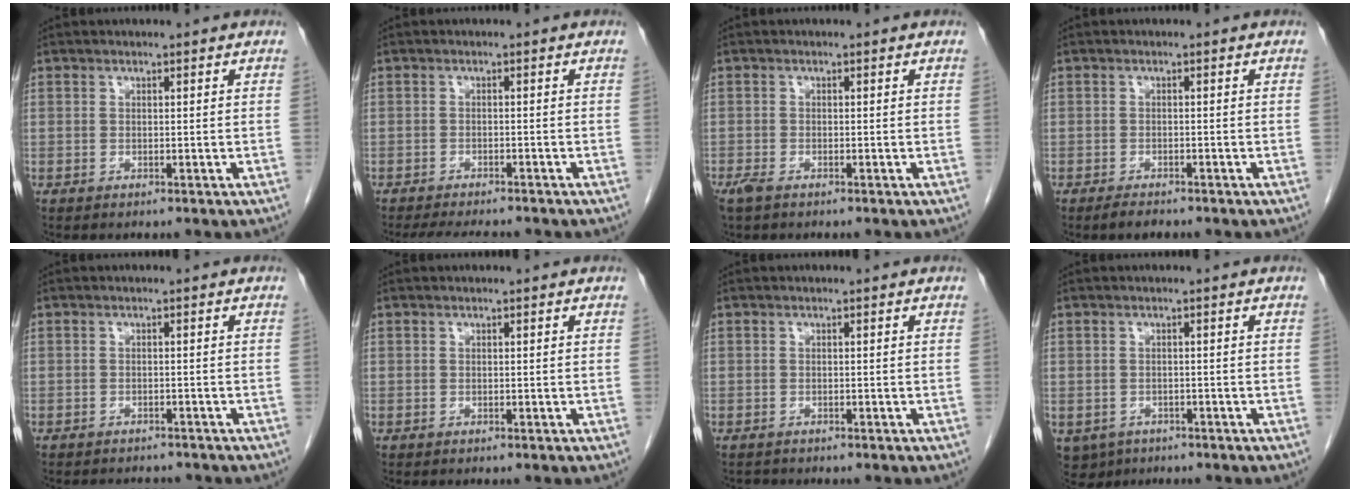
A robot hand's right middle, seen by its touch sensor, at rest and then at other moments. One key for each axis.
{"total": 7.7, "fx": -6.8, "fy": 1.7, "fz": 3.2, "tx": -0.045, "ty": -0.010, "tz": -0.095}
{"total": 2.0, "fx": -1.4, "fy": 0.7, "fz": 1.2, "tx": -0.033, "ty": -0.006, "tz": -0.026}
{"total": 2.0, "fx": -1.6, "fy": 0.6, "fz": 1.0, "tx": -0.023, "ty": -0.004, "tz": -0.023}
{"total": 4.3, "fx": -4.0, "fy": 1.5, "fz": 0.9, "tx": -0.010, "ty": -0.001, "tz": -0.050}
{"total": 0.0}
{"total": 0.6, "fx": -0.6, "fy": 0.2, "fz": -0.1, "tx": -0.008, "ty": -0.002, "tz": -0.012}
{"total": 5.2, "fx": -3.1, "fy": 3.9, "fz": 1.4, "tx": -0.028, "ty": -0.001, "tz": -0.043}